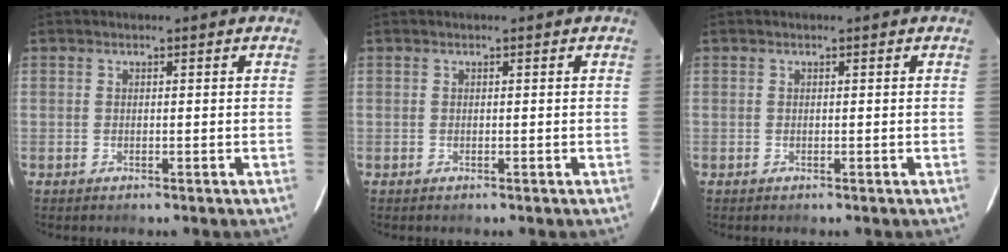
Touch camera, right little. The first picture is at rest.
{"total": 0.0}
{"total": 0.0}